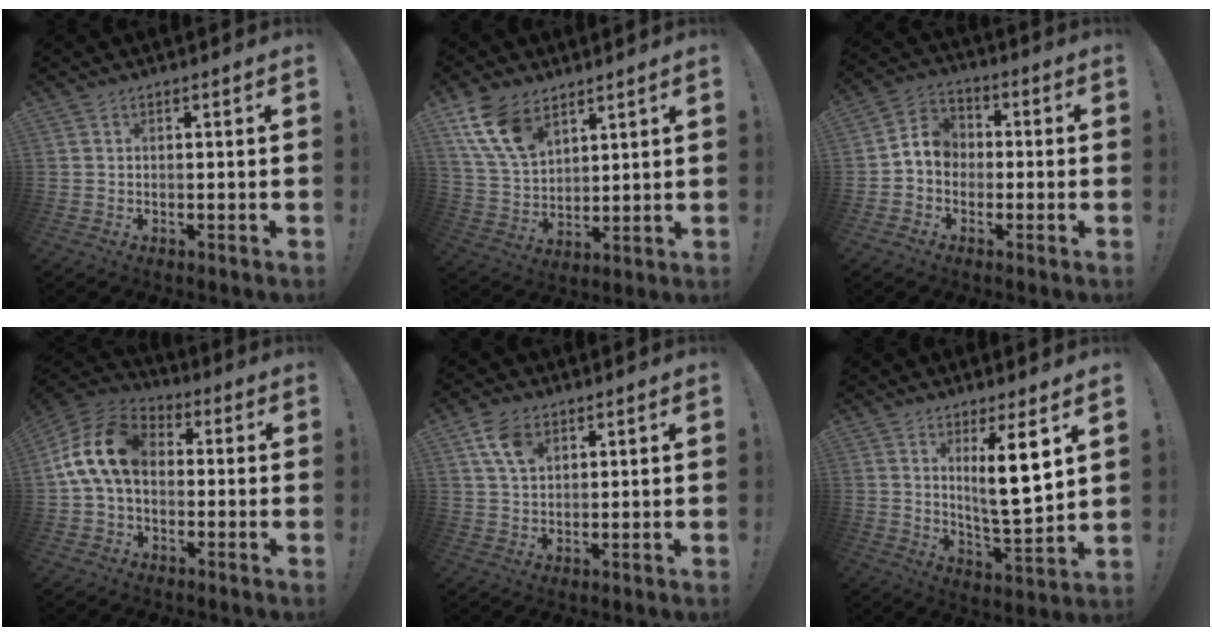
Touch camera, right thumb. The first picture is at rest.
{"total": 13.1, "force": [8.2, 7.7, 6.7], "torque": [-0.137, -0.034, 0.159]}
{"total": 7.0, "force": [-1.5, 6.2, 2.9], "torque": [-0.040, 0.020, -0.022]}
{"total": 14.8, "force": [1.3, 9.8, 11.0], "torque": [-0.209, 0.018, 0.026]}
{"total": 7.5, "force": [3.7, 4.7, 4.5], "torque": [-0.081, -0.006, 0.073]}
{"total": 11.9, "force": [5.1, 1.8, 10.6], "torque": [-0.151, -0.032, 0.076]}